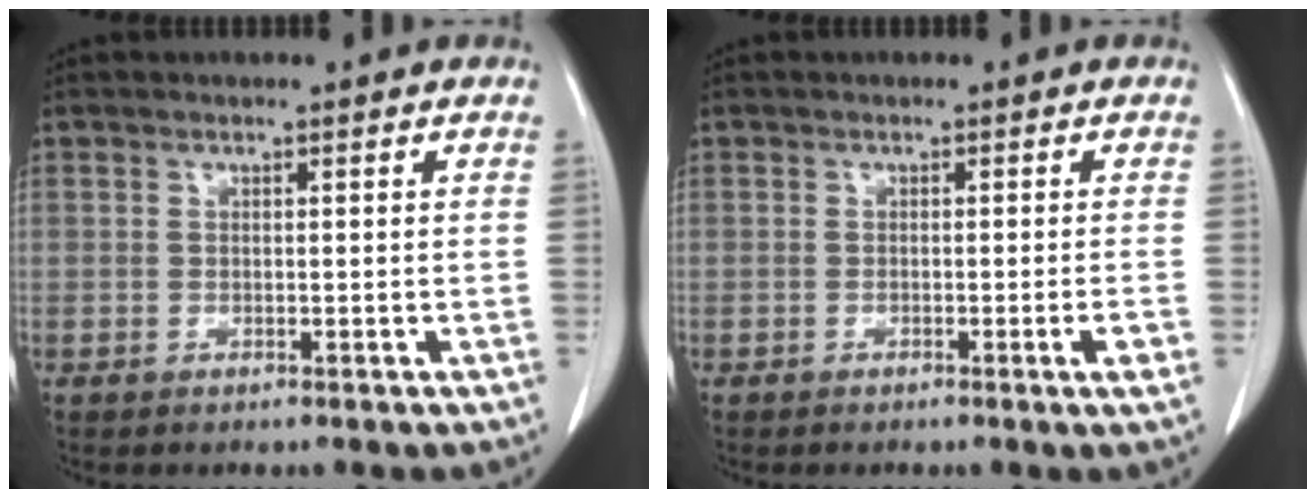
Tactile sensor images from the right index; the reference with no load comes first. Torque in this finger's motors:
{"motor_torque": [0.40, -0.18, 0.00, 0.00]}